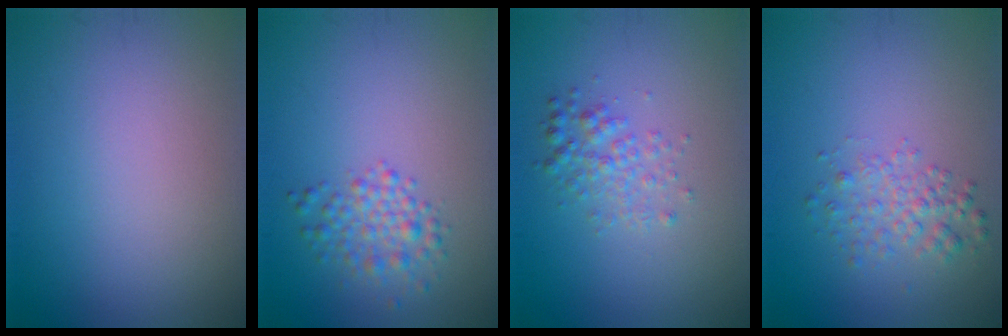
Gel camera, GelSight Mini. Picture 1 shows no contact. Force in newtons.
{"total": 2.5, "press": 2.5, "slide": 0.0}
{"total": 2.2, "press": 2.2, "slide": 0.0}
{"total": 2.4, "press": 2.4, "slide": 0.1}